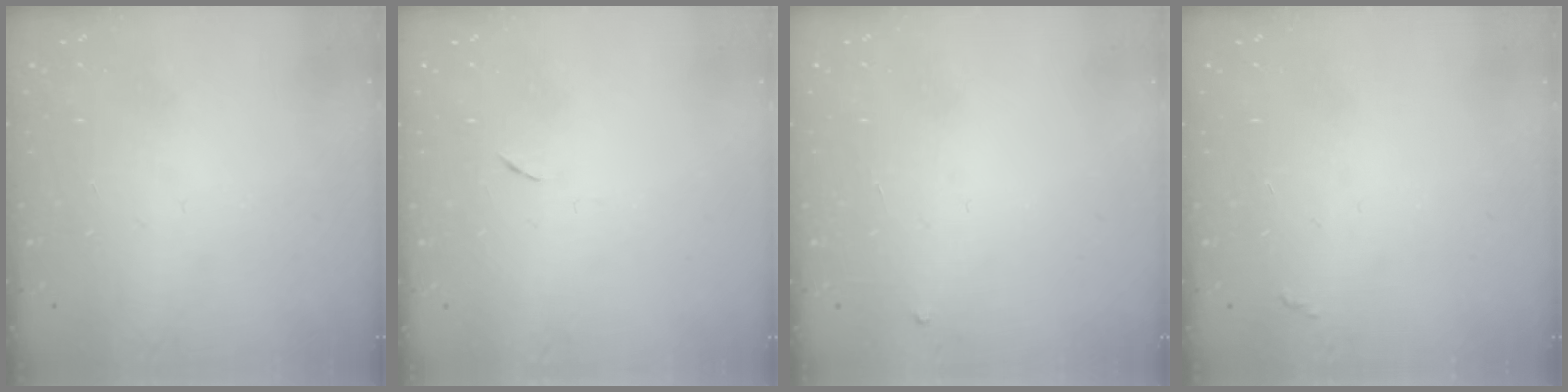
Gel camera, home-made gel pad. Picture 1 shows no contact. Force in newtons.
{"total": 3.7, "press": 3.6, "slide": 0.7}
{"total": 2.3, "press": 2.3, "slide": 0.3}
{"total": 2.8, "press": 2.8, "slide": 0.4}